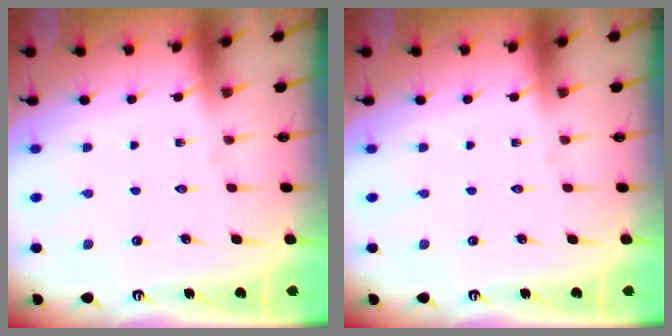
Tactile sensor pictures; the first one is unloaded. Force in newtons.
{"total": 0.0}